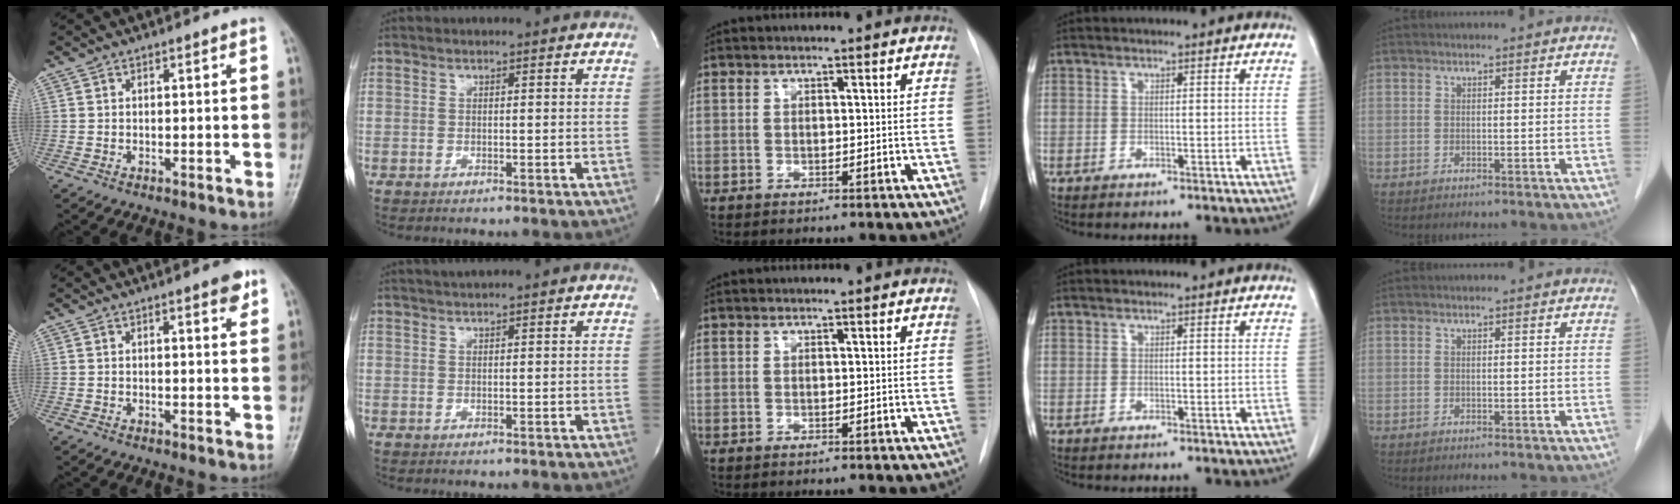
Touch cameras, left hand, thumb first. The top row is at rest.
{"thumb": {"total": 3.0, "force": [1.8, 0.8, 2.3], "torque": [-0.024, -0.008, 0.020]}, "index": {"total": 1.2, "force": [1.0, -0.2, 0.6], "torque": [-0.006, 0.009, 0.018]}}